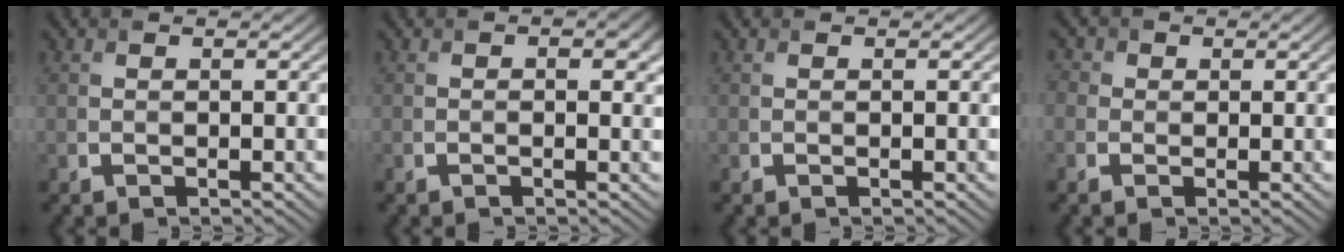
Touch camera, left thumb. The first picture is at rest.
{"total": 1.9, "force": [0.3, 0.8, 1.7], "torque": [-0.023, -0.001, 0.002]}
{"total": 0.0}
{"total": 2.5, "force": [0.0, 2.3, 0.8], "torque": [-0.023, 0.006, -0.009]}